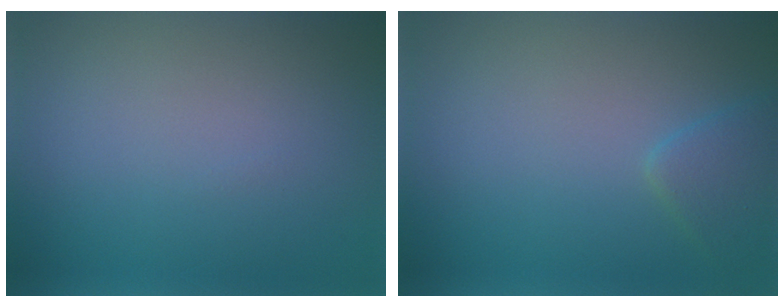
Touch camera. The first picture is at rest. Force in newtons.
{"total": 2.1, "press": 2.1, "slide": 0.1}